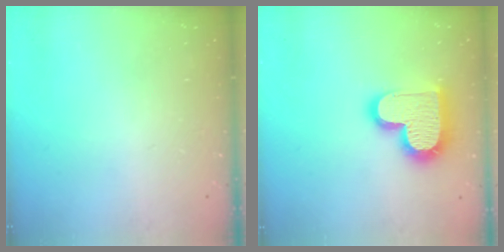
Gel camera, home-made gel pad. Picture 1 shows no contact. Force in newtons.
{"total": 17.7, "press": 17.6, "slide": 1.3}